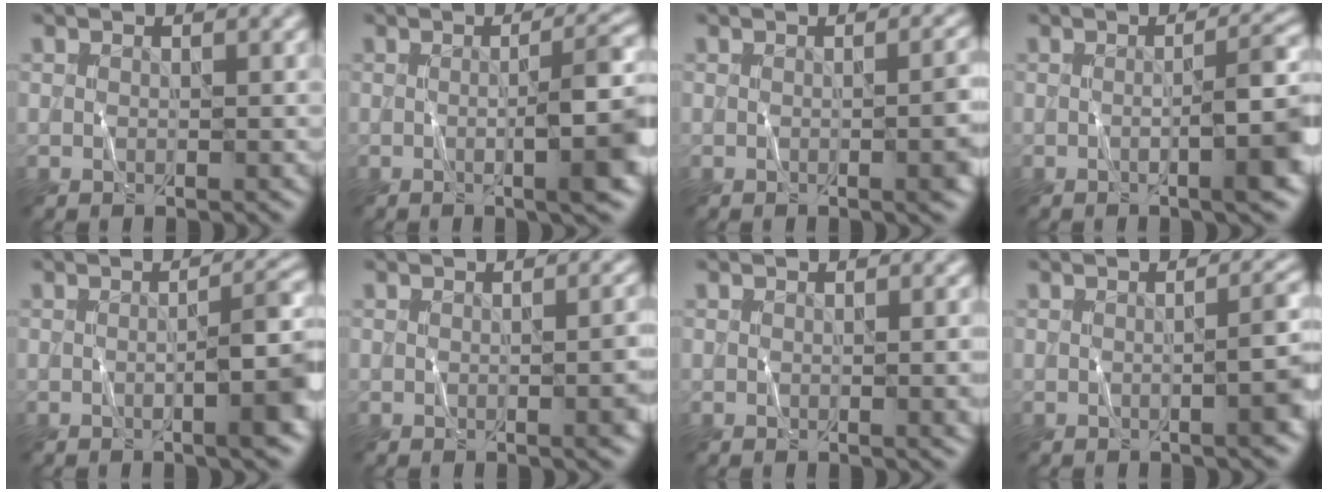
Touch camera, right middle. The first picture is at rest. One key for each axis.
{"total": 6.6, "fx": -0.5, "fy": 1.4, "fz": 6.5, "tx": -0.077, "ty": 0.004, "tz": -0.007}
{"total": 4.0, "fx": -0.4, "fy": 1.2, "fz": 3.8, "tx": -0.031, "ty": 0.005, "tz": -0.004}
{"total": 5.9, "fx": -0.7, "fy": 1.2, "fz": 5.7, "tx": -0.070, "ty": 0.006, "tz": -0.012}
{"total": 5.5, "fx": -0.9, "fy": 1.1, "fz": 5.4, "tx": -0.066, "ty": 0.008, "tz": -0.015}
{"total": 3.5, "fx": -0.4, "fy": 1.1, "fz": 3.3, "tx": -0.023, "ty": 0.006, "tz": -0.002}
{"total": 2.5, "fx": -0.1, "fy": 0.7, "fz": 2.3, "tx": -0.021, "ty": 0.000, "tz": -0.005}
{"total": 4.0, "fx": -0.5, "fy": 1.0, "fz": 3.8, "tx": -0.037, "ty": 0.010, "tz": -0.009}